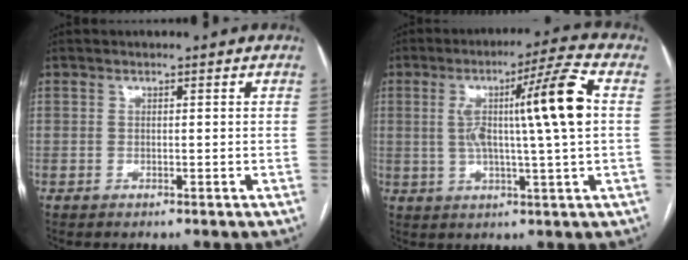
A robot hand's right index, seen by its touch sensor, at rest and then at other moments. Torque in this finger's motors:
{"motor_torque": [0.82, -0.40, 0.38, 0.10]}